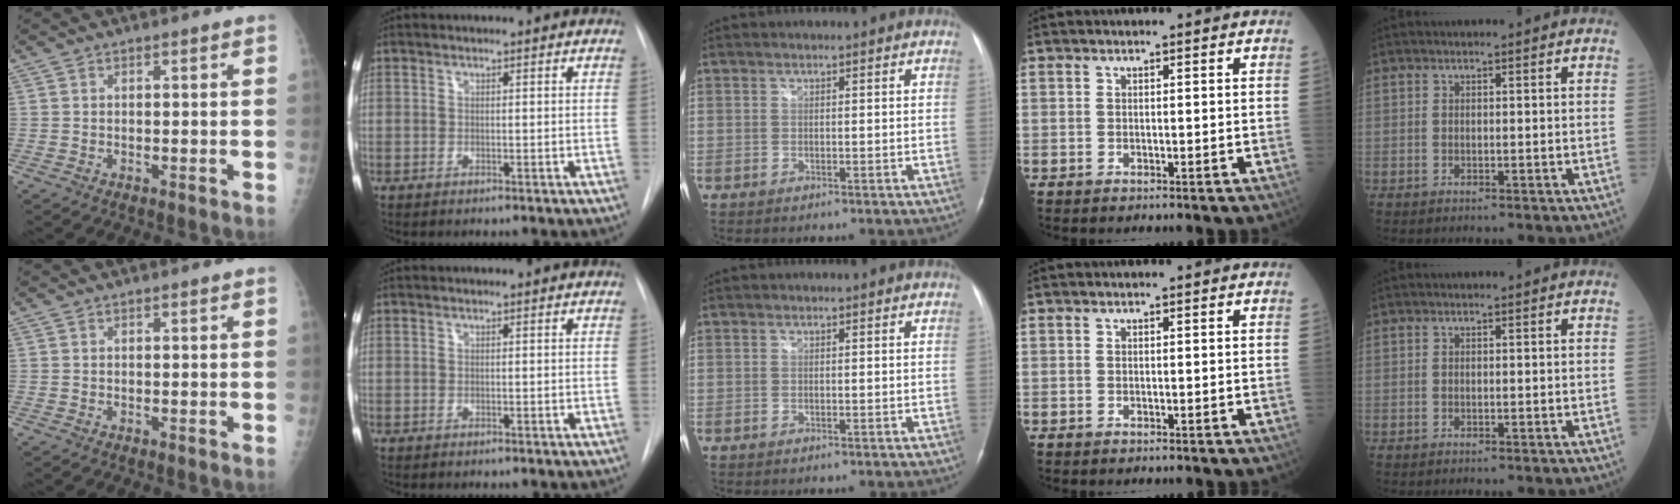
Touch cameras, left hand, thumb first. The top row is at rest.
{}